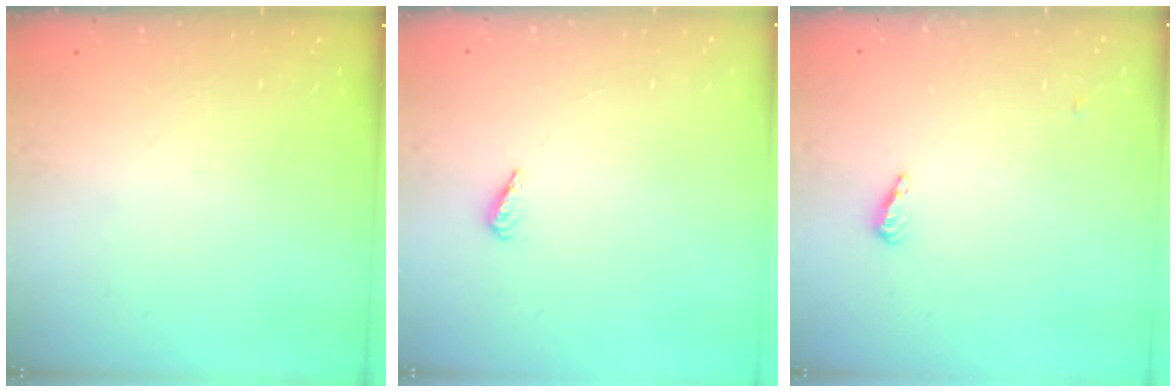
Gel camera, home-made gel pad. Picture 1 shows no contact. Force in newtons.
{"total": 2.1, "press": 1.9, "slide": 0.8}
{"total": 3.2, "press": 3.1, "slide": 0.3}